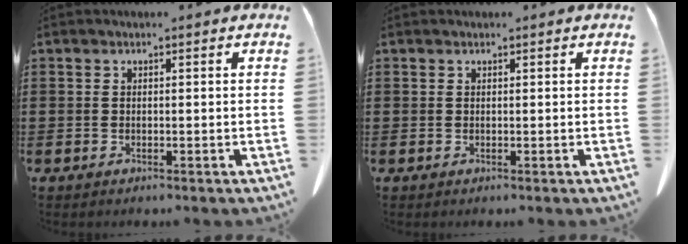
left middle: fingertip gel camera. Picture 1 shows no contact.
{"total": 0.0}